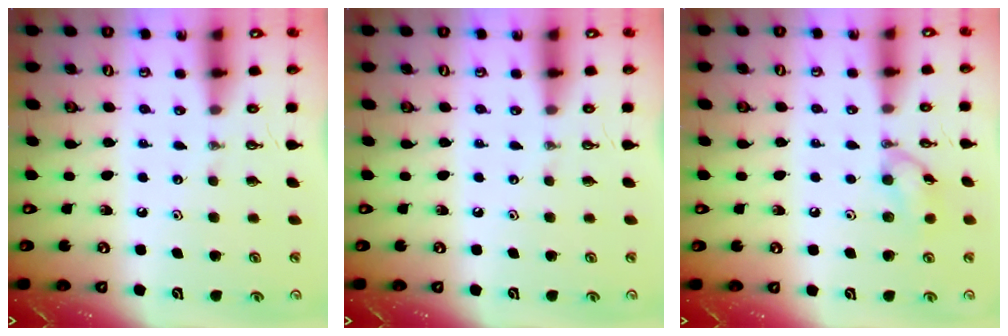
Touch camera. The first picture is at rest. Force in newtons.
{"total": 0.0}
{"total": 8.4, "press": 8.4, "slide": 0.4}